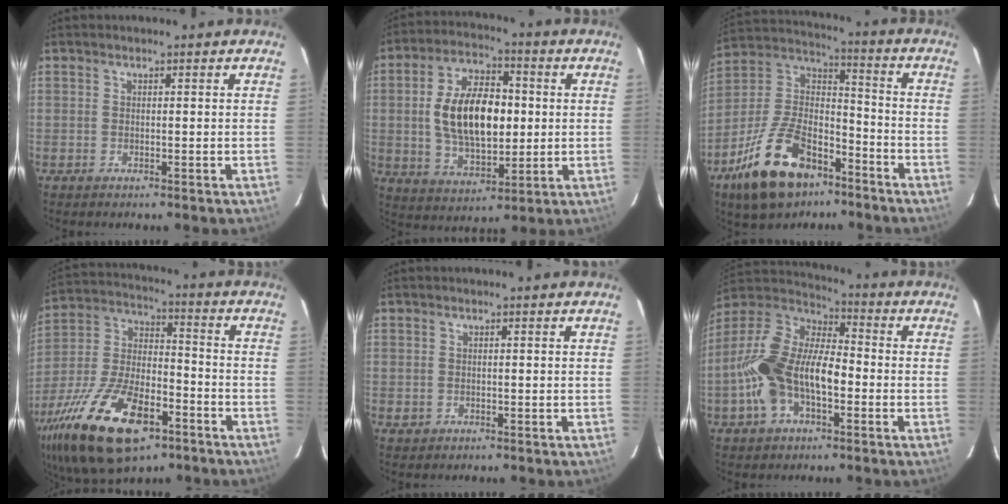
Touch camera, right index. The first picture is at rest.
{"total": 15.6, "force": [0.7, 8.5, 13.1], "torque": [-0.240, 0.015, 0.021]}
{"total": 19.9, "force": [-11.8, 10.4, 12.2], "torque": [-0.251, 0.010, -0.202]}
{"total": 24.9, "force": [-13.6, 11.0, 17.7], "torque": [-0.363, -0.028, -0.234]}
{"total": 0.9, "force": [-0.2, 0.9, 0.0], "torque": [0.002, -0.001, -0.001]}
{"total": 17.0, "force": [-4.5, 9.2, 13.5], "torque": [-0.275, 0.009, -0.087]}